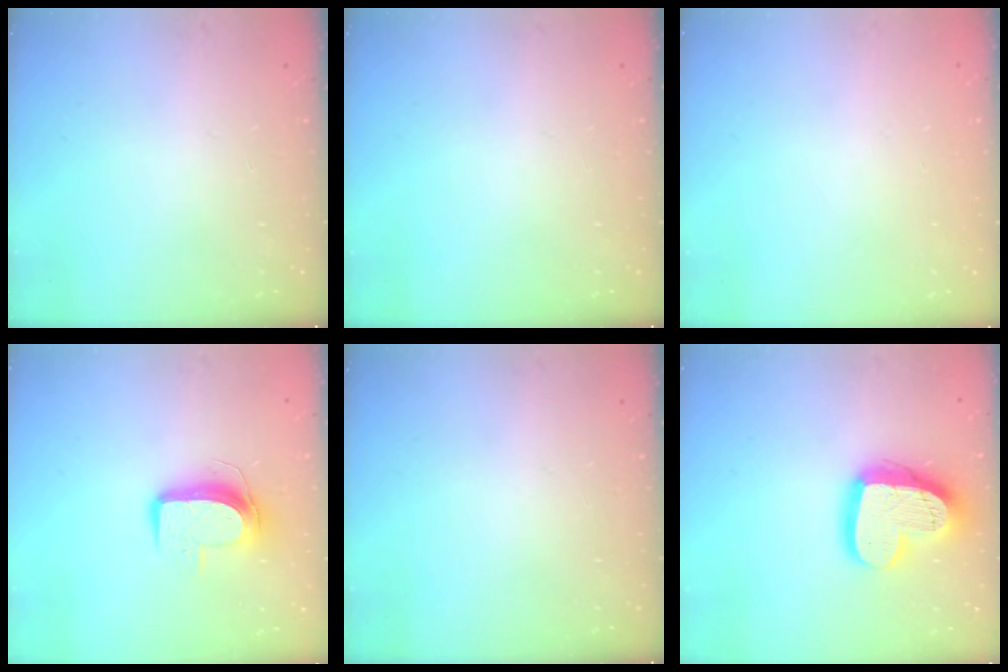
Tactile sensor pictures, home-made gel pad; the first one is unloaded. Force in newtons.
{"total": 0.0}
{"total": 0.0}
{"total": 9.7, "press": 9.7, "slide": 0.8}
{"total": 0.0}
{"total": 18.8, "press": 18.7, "slide": 1.8}